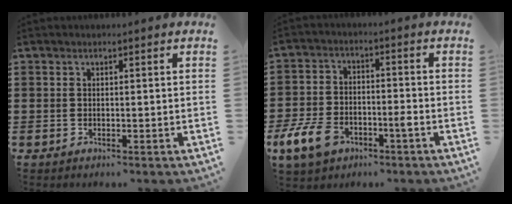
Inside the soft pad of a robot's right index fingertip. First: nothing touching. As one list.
[{"total": 7.7, "force": [-4.2, 3.9, 5.1], "torque": [-0.131, -0.003, -0.084]}]